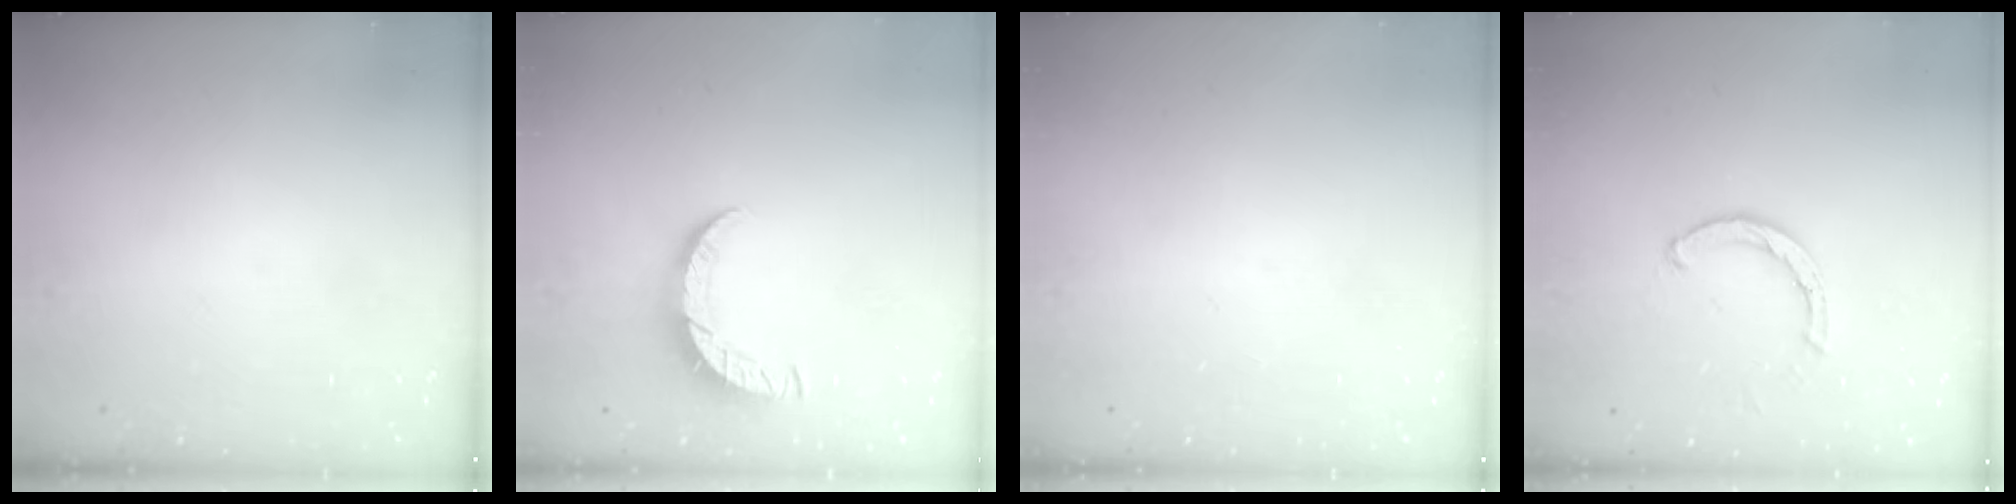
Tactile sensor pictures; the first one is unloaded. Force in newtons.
{"total": 7.5, "press": 7.4, "slide": 0.4}
{"total": 0.0}
{"total": 2.1, "press": 2.1, "slide": 0.1}